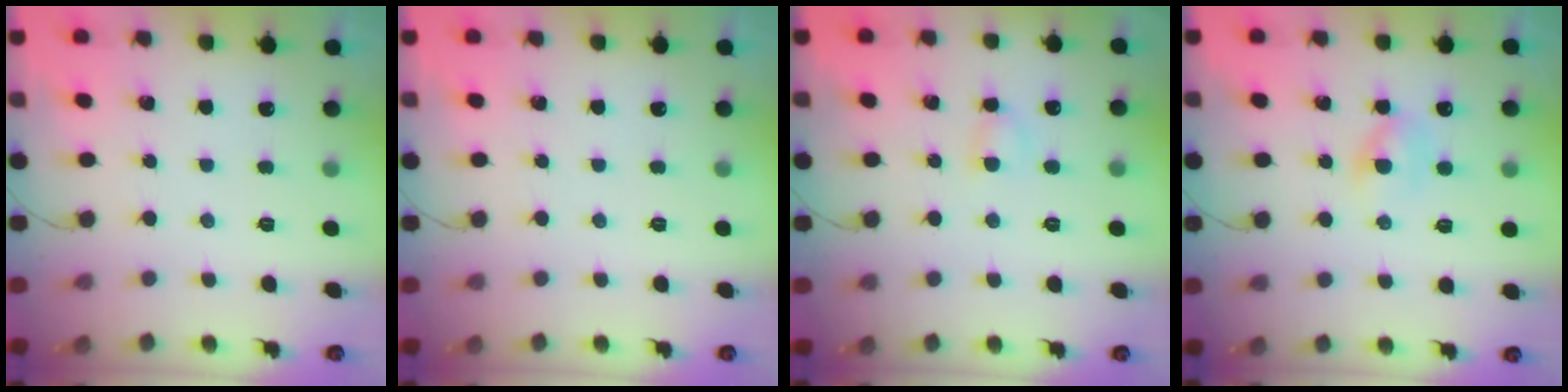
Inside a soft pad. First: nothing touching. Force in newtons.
{"total": 0.0}
{"total": 3.5, "press": 3.3, "slide": 1.1}
{"total": 2.7, "press": 2.5, "slide": 0.9}